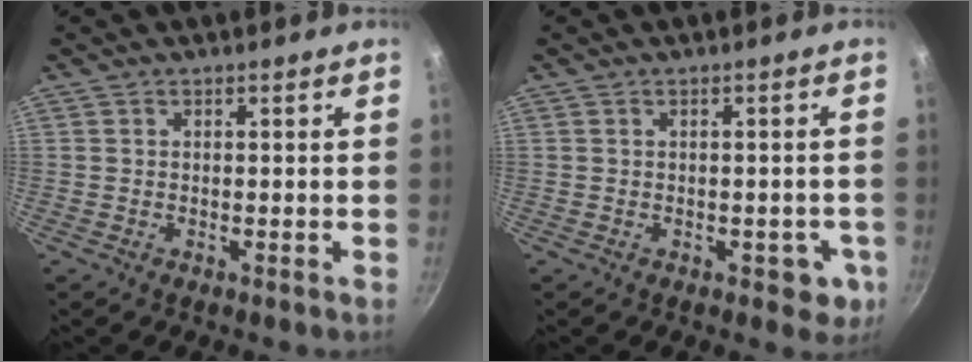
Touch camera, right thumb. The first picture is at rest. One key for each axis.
{"total": 4.4, "fx": -1.3, "fy": 2.7, "fz": 3.2, "tx": -0.005, "ty": 0.013, "tz": -0.009}